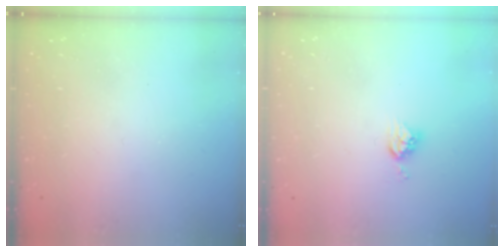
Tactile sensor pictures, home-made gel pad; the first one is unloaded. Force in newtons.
{"total": 5.4, "press": 5.4, "slide": 0.1}